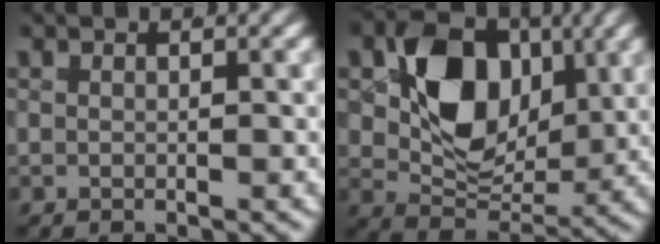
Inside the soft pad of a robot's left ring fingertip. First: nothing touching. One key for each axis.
{"total": 9.6, "fx": 1.6, "fy": 7.1, "fz": 6.2, "tx": -0.119, "ty": -0.020, "tz": 0.022}